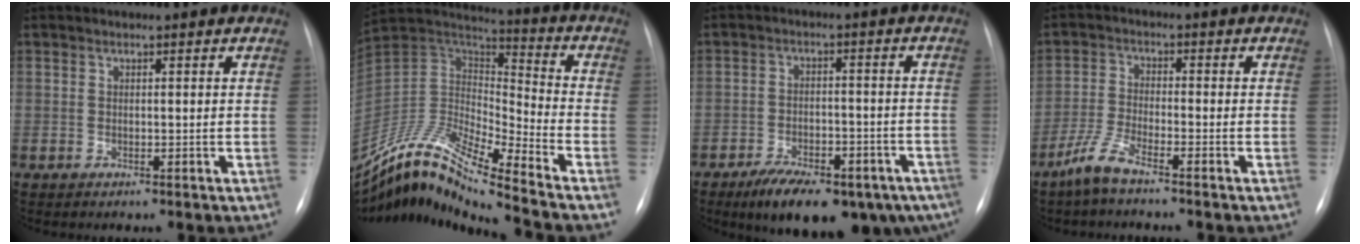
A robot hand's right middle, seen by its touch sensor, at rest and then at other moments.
{"total": 17.4, "force": [-15.1, 0.1, 8.7], "torque": [-0.163, 0.028, -0.281]}
{"total": 17.7, "force": [-12.1, 6.9, 11.0], "torque": [-0.122, 0.003, -0.167]}
{"total": 5.0, "force": [-3.9, 0.3, 3.0], "torque": [-0.075, -0.011, -0.088]}